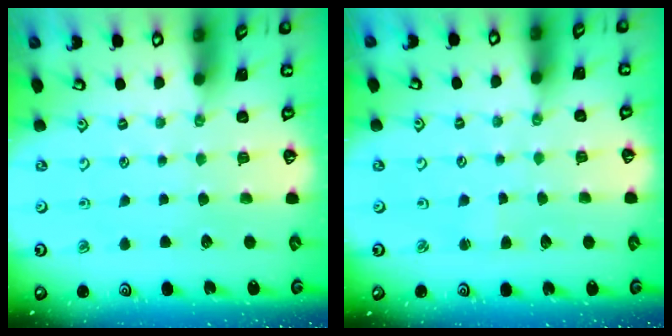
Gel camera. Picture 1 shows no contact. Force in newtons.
{"total": 1.1, "press": 1.1, "slide": 0.1}